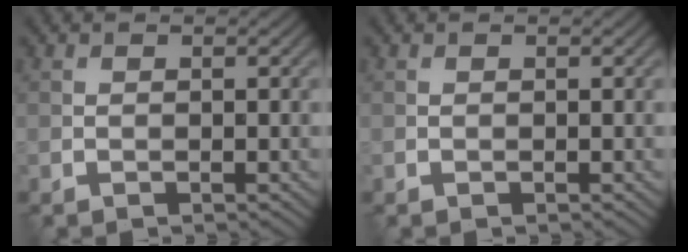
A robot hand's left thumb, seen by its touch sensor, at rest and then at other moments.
{"total": 0.0}